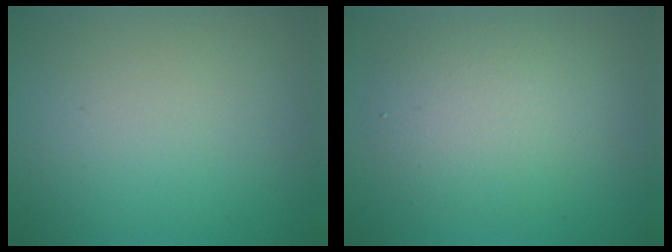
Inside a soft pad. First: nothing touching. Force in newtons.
{"total": 4.2, "press": 4.2, "slide": 0.0}